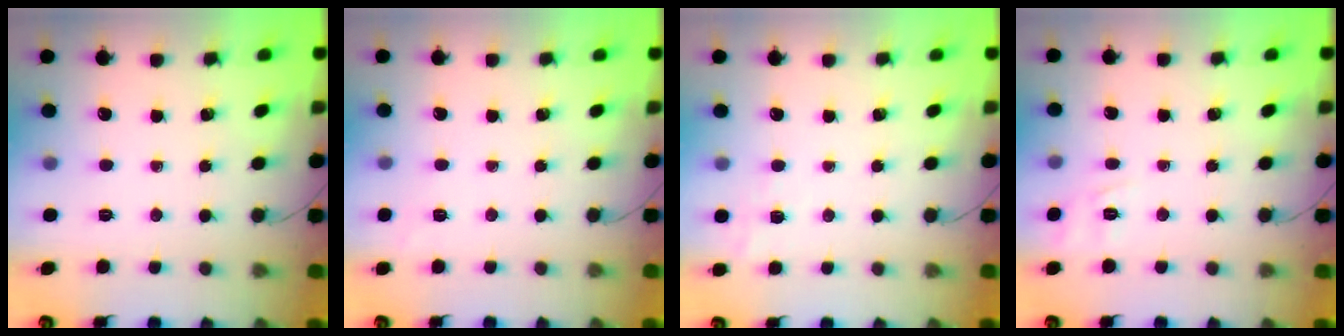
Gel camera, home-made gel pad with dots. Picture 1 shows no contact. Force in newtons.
{"total": 5.5, "press": 5.3, "slide": 1.5}
{"total": 6.3, "press": 6.1, "slide": 1.5}
{"total": 2.2, "press": 0.7, "slide": 2.1}